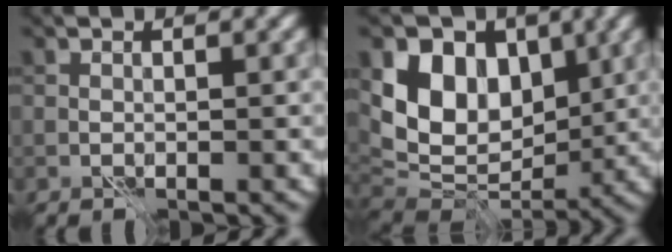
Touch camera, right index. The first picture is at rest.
{"total": 9.7, "force": [2.9, 7.1, 5.9], "torque": [-0.098, -0.002, 0.046]}